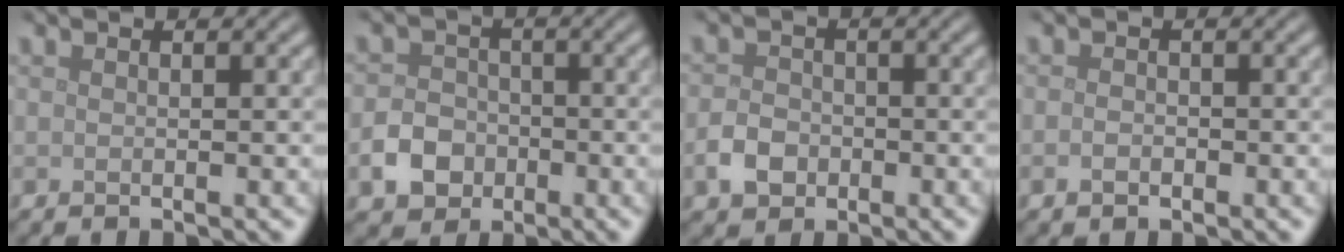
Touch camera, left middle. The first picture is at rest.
{"total": 3.6, "force": [-1.5, 3.0, 1.5], "torque": [-0.025, 0.001, -0.031]}
{"total": 2.7, "force": [-1.1, 2.1, 1.3], "torque": [-0.020, 0.002, -0.025]}
{"total": 1.0, "force": [-0.5, 0.7, 0.5], "torque": [-0.011, -0.001, -0.011]}